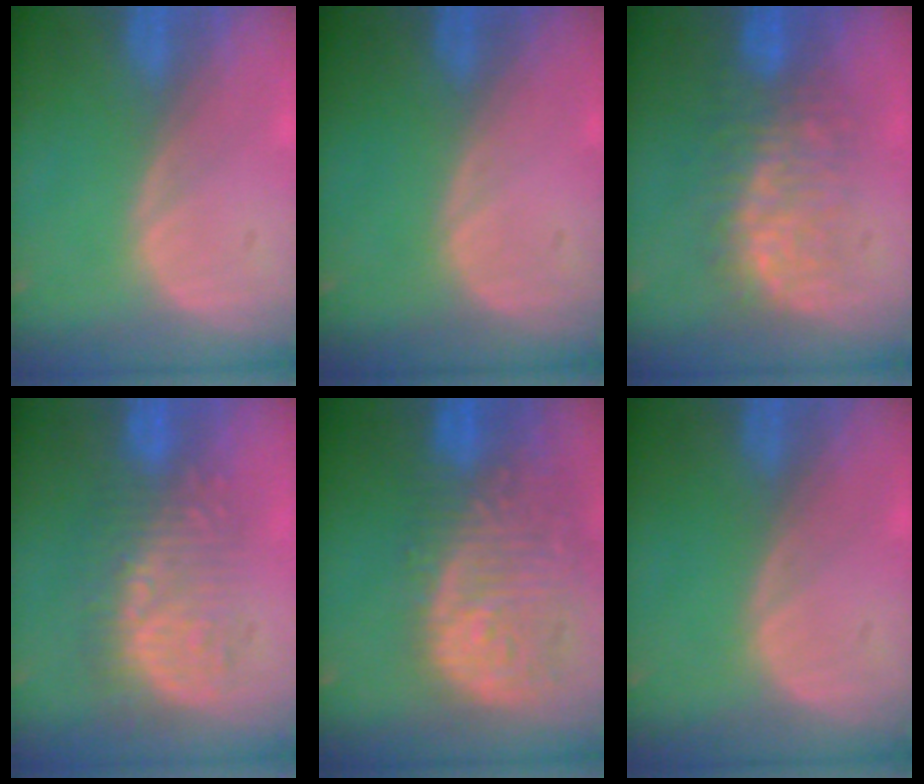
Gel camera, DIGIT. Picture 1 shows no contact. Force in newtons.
{"total": 0.0}
{"total": 7.8, "press": 7.6, "slide": 1.3}
{"total": 9.0, "press": 8.4, "slide": 3.3}
{"total": 13.4, "press": 11.3, "slide": 7.3}
{"total": 0.0}